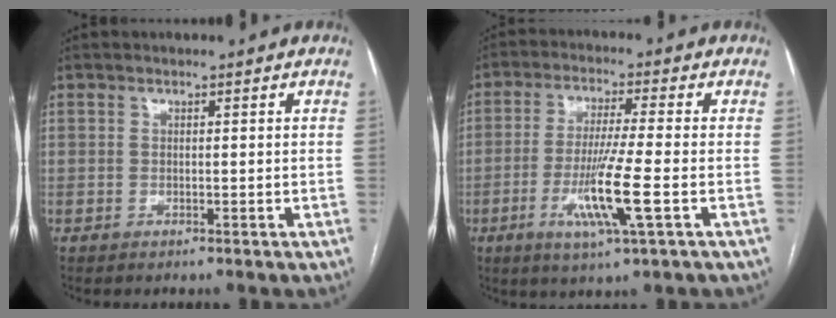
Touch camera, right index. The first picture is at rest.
{"total": 9.6, "force": [-2.9, -0.5, 9.2], "torque": [-0.179, -0.018, -0.054]}